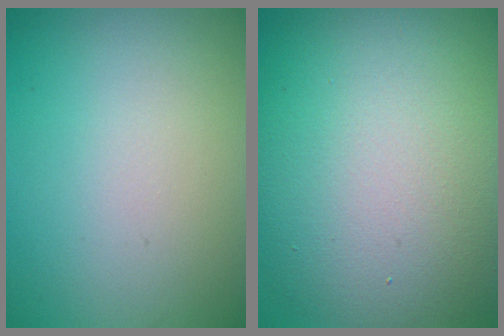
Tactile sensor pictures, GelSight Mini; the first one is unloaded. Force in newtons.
{"total": 14.9, "press": 14.9, "slide": 0.6}